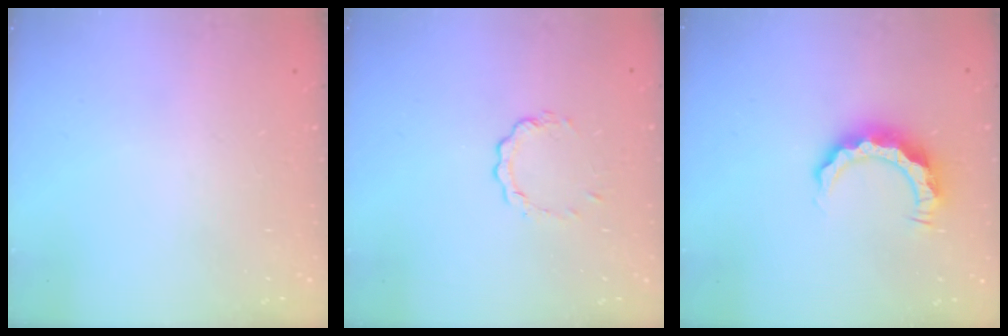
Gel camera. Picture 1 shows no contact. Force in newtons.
{"total": 3.7, "press": 3.7, "slide": 0.5}
{"total": 8.0, "press": 8.0, "slide": 0.1}